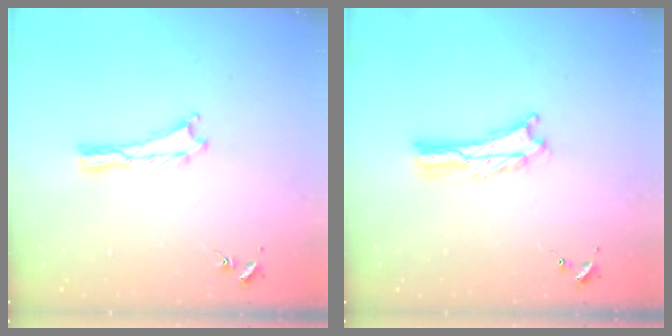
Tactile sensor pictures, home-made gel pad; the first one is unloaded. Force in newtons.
{"total": 1.3, "press": 1.3, "slide": 0.3}